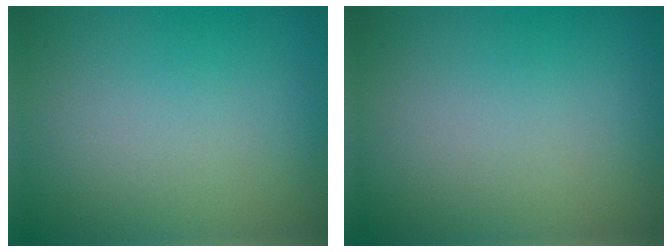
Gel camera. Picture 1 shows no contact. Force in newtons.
{"total": 0.0}